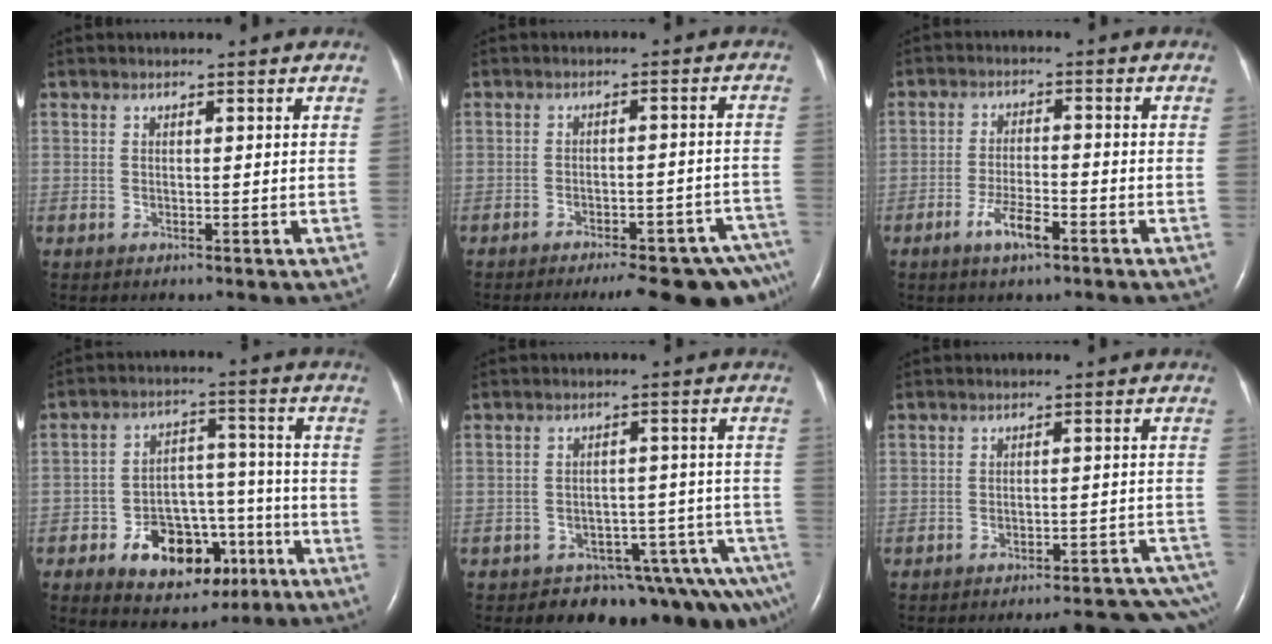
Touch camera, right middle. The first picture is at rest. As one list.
[{"total": 15.6, "force": [-13.1, 3.1, 8.0], "torque": [-0.048, 0.020, -0.156]}, {"total": 4.8, "force": [-2.8, 1.0, 3.7], "torque": [-0.077, -0.001, -0.051]}, {"total": 12.9, "force": [-6.2, 7.8, 8.3], "torque": [-0.124, 0.029, -0.082]}, {"total": 10.7, "force": [-9.1, 4.0, 3.9], "torque": [-0.018, 0.046, -0.111]}, {"total": 18.1, "force": [-17.1, 2.1, 5.5], "torque": [-0.023, 0.013, -0.194]}]